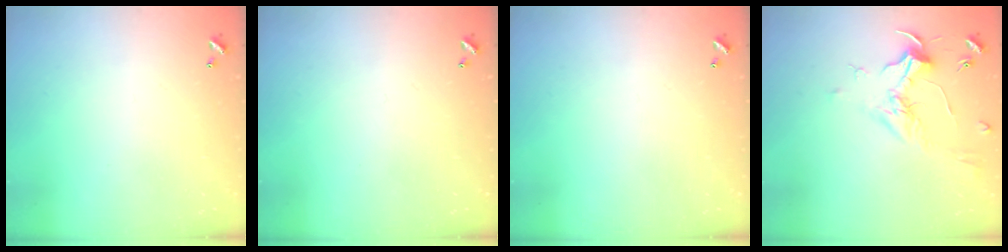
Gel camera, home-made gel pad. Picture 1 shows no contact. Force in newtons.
{"total": 0.0}
{"total": 0.0}
{"total": 1.8, "press": 1.6, "slide": 0.7}